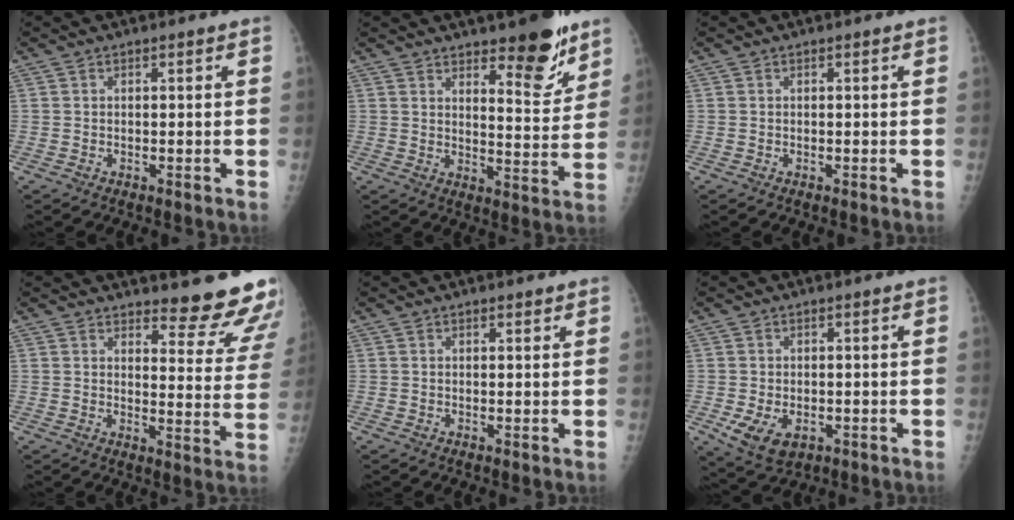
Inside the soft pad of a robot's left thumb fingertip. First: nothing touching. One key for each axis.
{"total": 10.6, "fx": 7.4, "fy": 3.4, "fz": 6.9, "tx": -0.065, "ty": -0.057, "tz": 0.111}
{"total": 0.0}
{"total": 14.5, "fx": 13.3, "fy": 3.3, "fz": 4.8, "tx": -0.013, "ty": -0.130, "tz": 0.144}
{"total": 0.8, "fx": 0.7, "fy": 0.3, "fz": 0.3, "tx": -0.004, "ty": -0.004, "tz": 0.009}
{"total": 6.3, "fx": -1.8, "fy": 4.1, "fz": 4.4, "tx": -0.074, "ty": -0.010, "tz": -0.019}